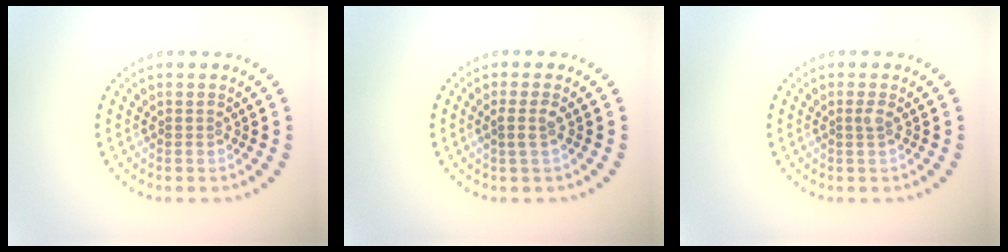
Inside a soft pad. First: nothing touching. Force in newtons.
{"total": 1.3, "press": 1.1, "slide": 0.7}
{"total": 0.7, "press": 0.6, "slide": 0.5}